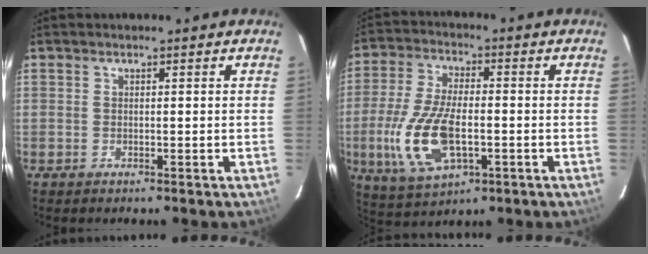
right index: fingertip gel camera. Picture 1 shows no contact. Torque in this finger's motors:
{"motor_torque": [1.92, -0.22, 1.05, 0.15]}